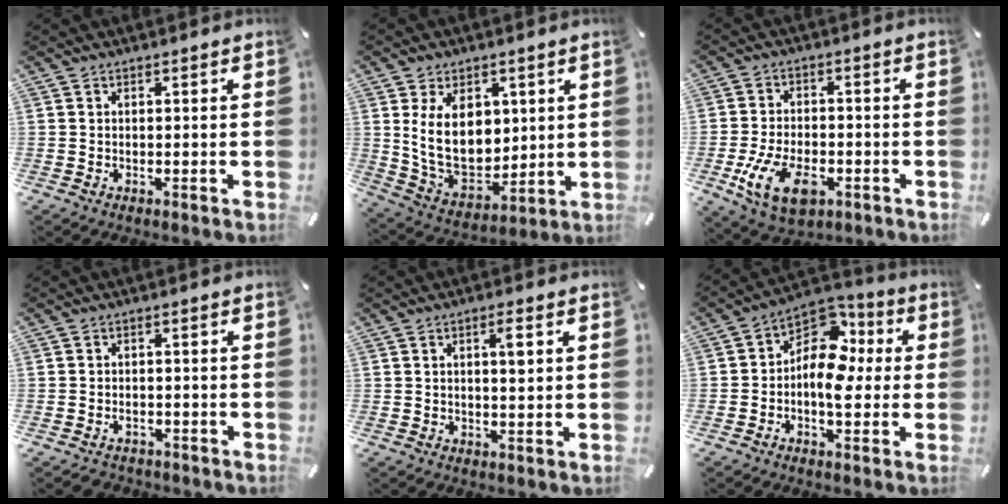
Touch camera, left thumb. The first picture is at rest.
{"total": 14.6, "force": [4.2, 10.5, 9.2], "torque": [-0.182, -0.024, 0.078]}
{"total": 11.9, "force": [-4.4, 7.3, 8.3], "torque": [-0.176, 0.003, -0.080]}
{"total": 2.5, "force": [-1.8, 1.6, 0.7], "torque": [-0.013, 0.009, -0.037]}
{"total": 3.8, "force": [0.9, 0.9, 3.5], "torque": [-0.055, -0.001, 0.008]}
{"total": 12.2, "force": [-0.9, 8.8, 8.4], "torque": [-0.130, -0.010, -0.019]}